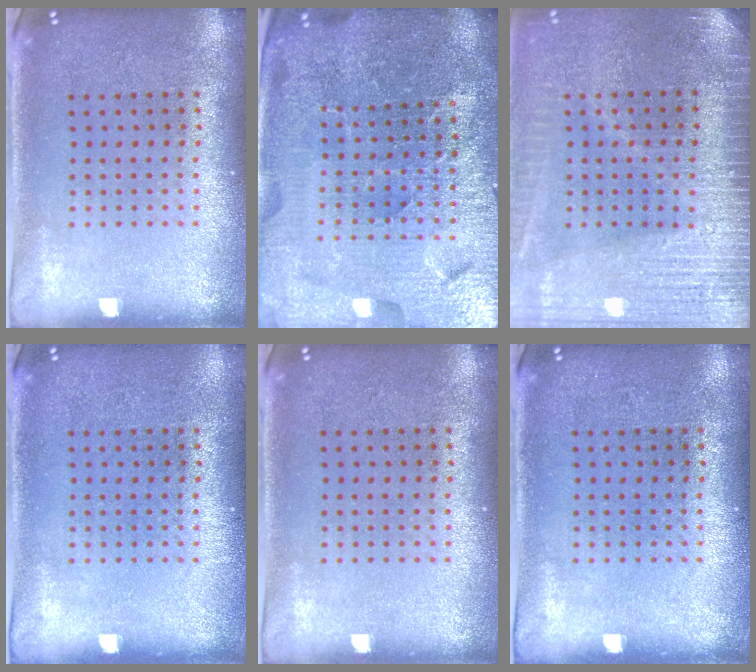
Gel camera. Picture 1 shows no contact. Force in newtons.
{"total": 5.8, "press": 5.2, "slide": 2.5}
{"total": 3.6, "press": 3.2, "slide": 1.6}
{"total": 0.0}
{"total": 0.0}
{"total": 0.0}